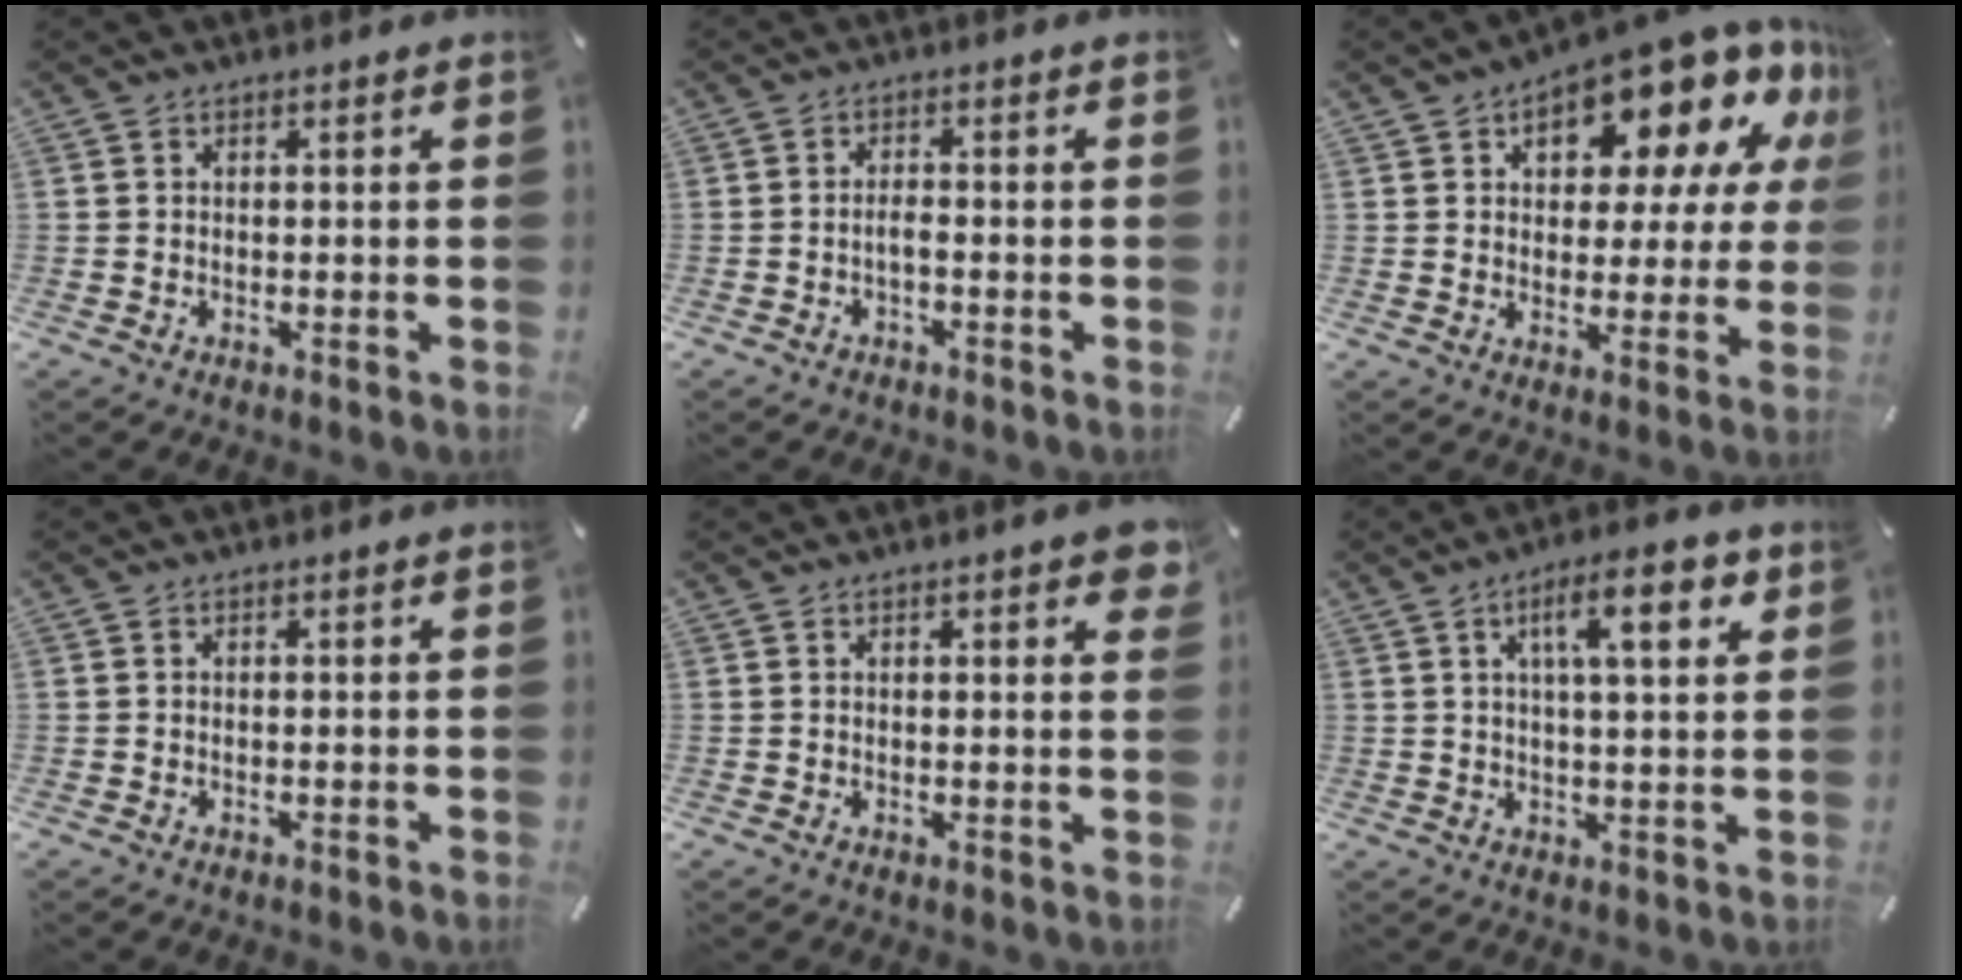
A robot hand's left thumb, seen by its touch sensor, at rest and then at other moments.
{"total": 2.2, "force": [-1.2, 0.9, 1.6], "torque": [-0.028, 0.006, -0.022]}
{"total": 17.5, "force": [11.7, 7.7, 10.5], "torque": [-0.144, -0.097, 0.194]}
{"total": 0.0}
{"total": 3.5, "force": [1.8, 1.0, 2.8], "torque": [-0.035, -0.008, 0.027]}
{"total": 11.7, "force": [4.8, 3.3, 10.1], "torque": [-0.162, -0.006, 0.073]}